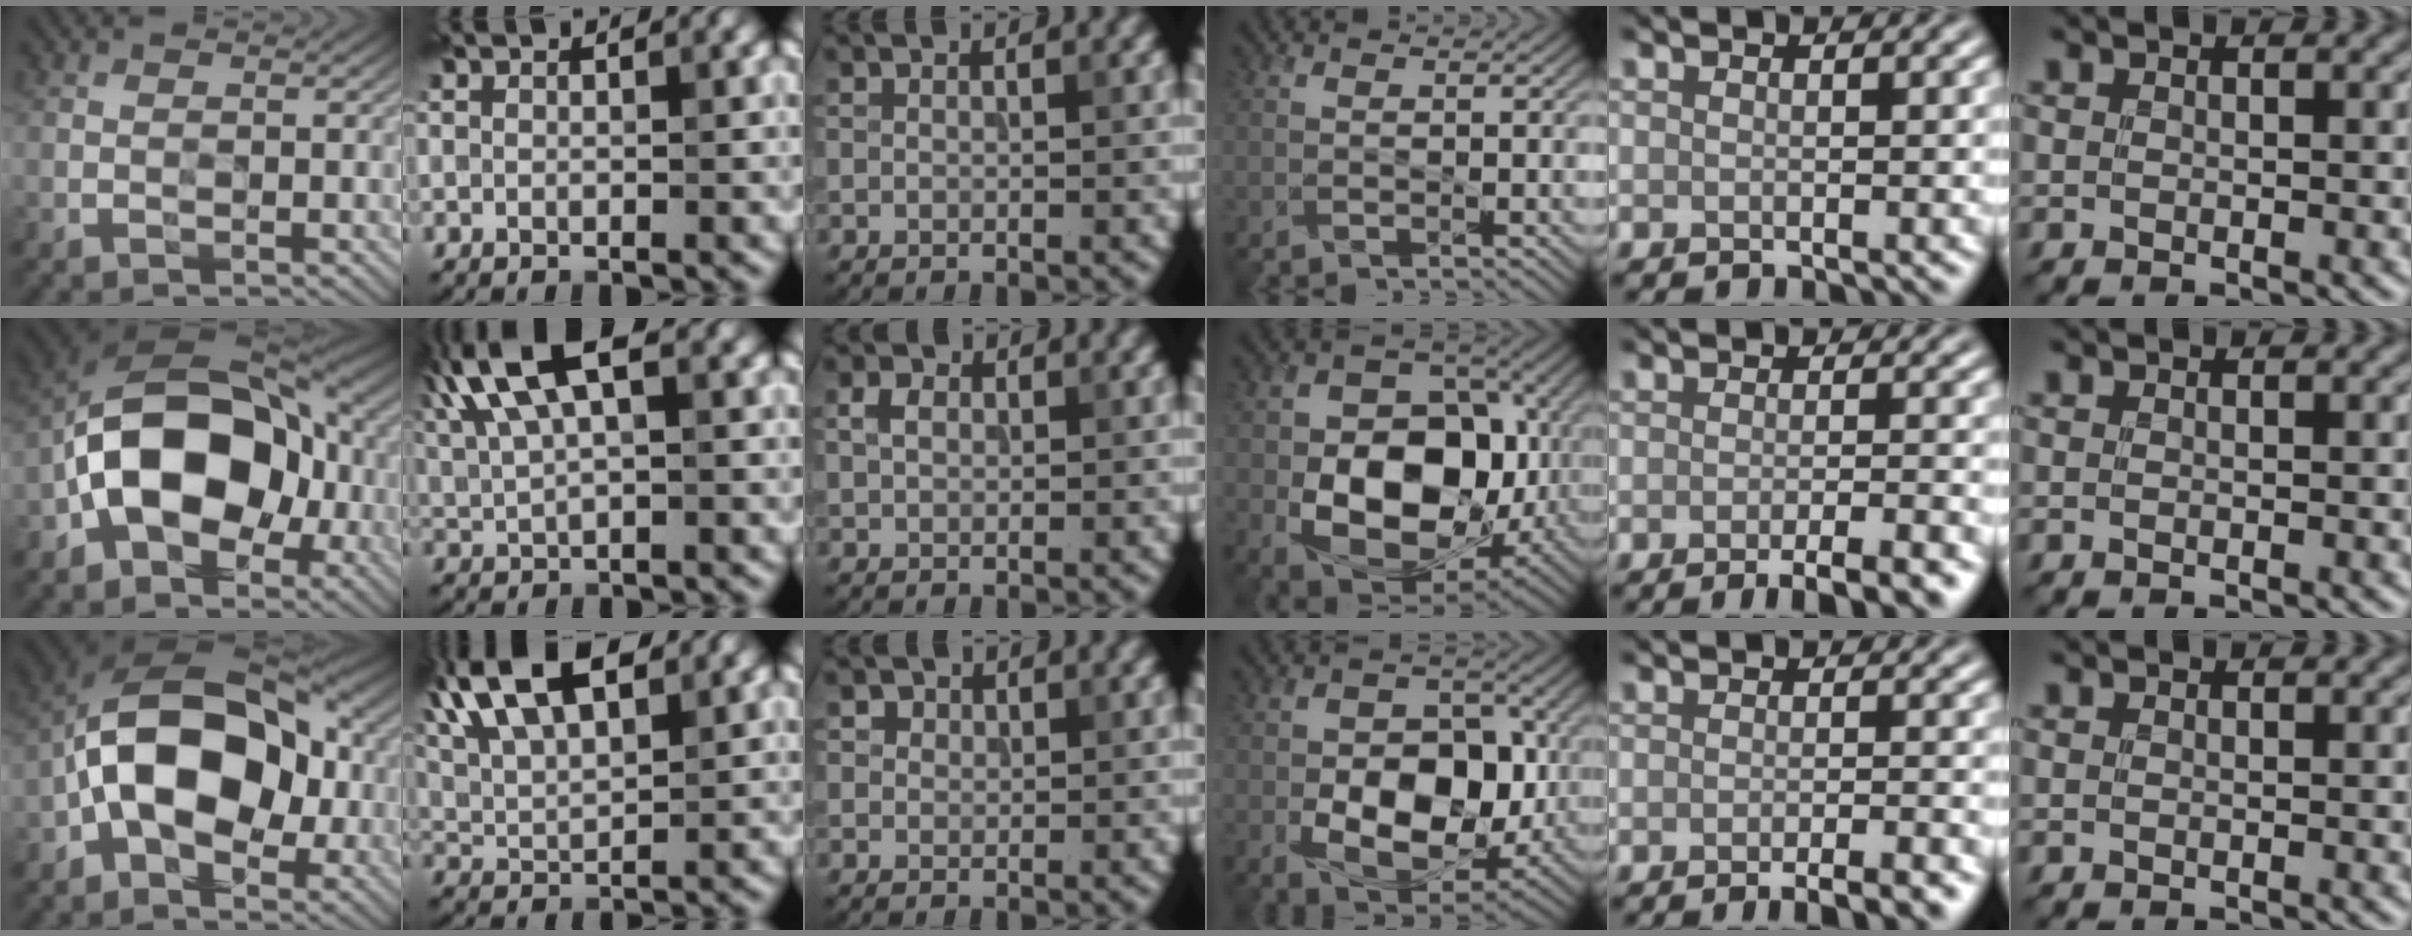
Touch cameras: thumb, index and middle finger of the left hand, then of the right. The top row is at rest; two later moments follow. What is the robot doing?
{"motion": "wipe", "object": "bowl"}